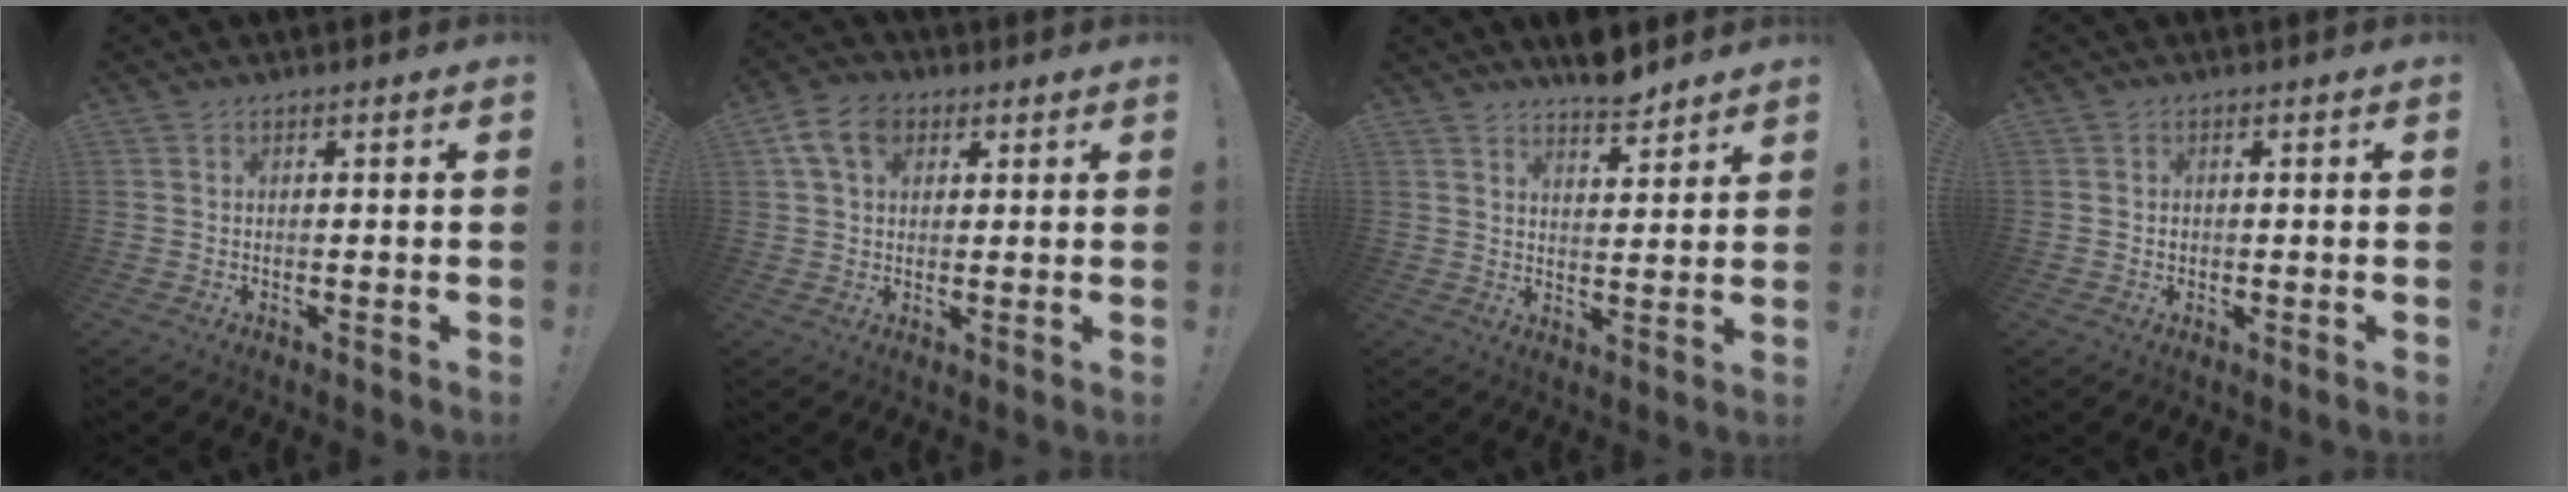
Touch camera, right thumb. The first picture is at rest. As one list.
[{"total": 9.7, "force": [4.0, 6.8, 5.6], "torque": [-0.103, 0.001, 0.075]}, {"total": 6.4, "force": [5.9, 1.1, 2.3], "torque": [-0.023, -0.047, 0.101]}, {"total": 0.8, "force": [-0.2, 0.8, 0.2], "torque": [-0.003, 0.003, -0.005]}]